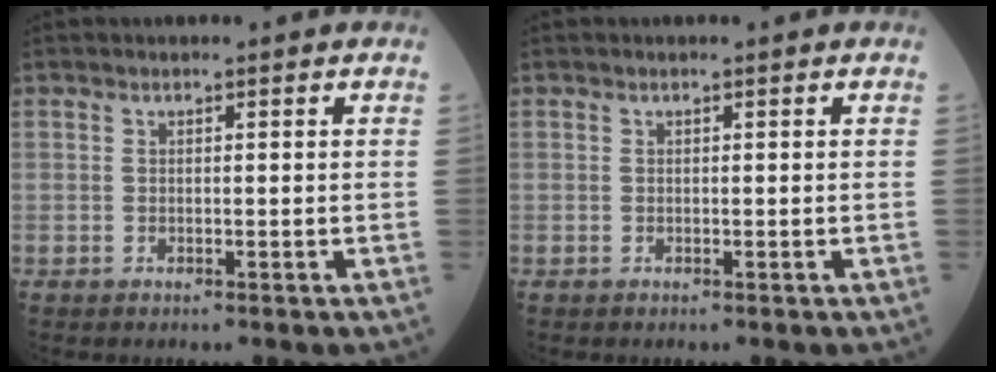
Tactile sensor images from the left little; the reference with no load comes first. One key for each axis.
{"total": 0.0}